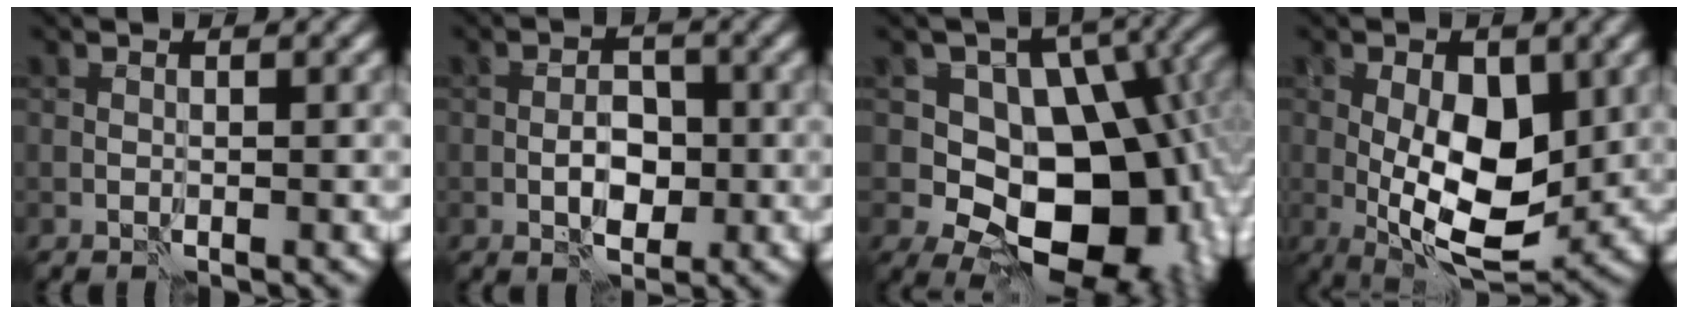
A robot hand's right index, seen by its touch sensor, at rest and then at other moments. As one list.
[{"total": 3.1, "force": [-0.8, 1.9, 2.3], "torque": [-0.031, 0.005, -0.015]}, {"total": 15.4, "force": [-2.0, 10.4, 11.2], "torque": [-0.116, 0.003, -0.033]}, {"total": 9.0, "force": [-0.2, 4.6, 7.8], "torque": [-0.122, -0.001, -0.005]}]